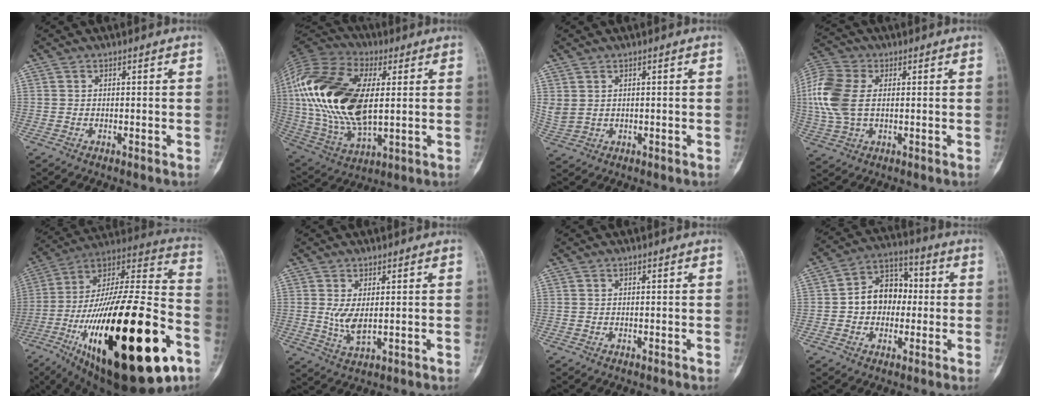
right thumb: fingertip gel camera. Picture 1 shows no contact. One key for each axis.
{"total": 28.1, "fx": 3.5, "fy": 14.9, "fz": 23.6, "tx": -0.497, "ty": -0.011, "tz": 0.061}
{"total": 3.2, "fx": 1.1, "fy": 2.3, "fz": 1.8, "tx": -0.045, "ty": -0.002, "tz": 0.033}
{"total": 13.6, "fx": 1.5, "fy": 8.7, "fz": 10.3, "tx": -0.245, "ty": 0.013, "tz": 0.030}
{"total": 44.6, "fx": -16.0, "fy": 15.6, "fz": 38.7, "tx": -0.617, "ty": 0.050, "tz": -0.249}
{"total": 4.6, "fx": 0.5, "fy": 1.9, "fz": 4.1, "tx": -0.082, "ty": -0.014, "tz": 0.018}
{"total": 0.0}
{"total": 10.7, "fx": -0.1, "fy": 8.2, "fz": 6.8, "tx": -0.071, "ty": 0.032, "tz": -0.011}